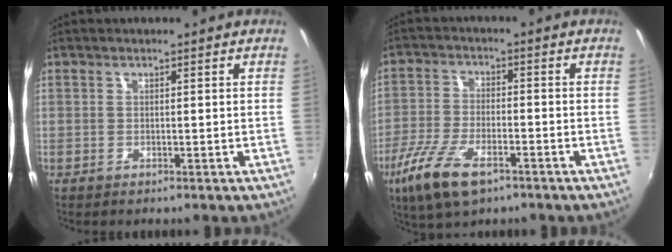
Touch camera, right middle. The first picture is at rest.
{"total": 11.1, "force": [-6.5, 4.4, 7.9], "torque": [-0.184, -0.023, -0.126]}